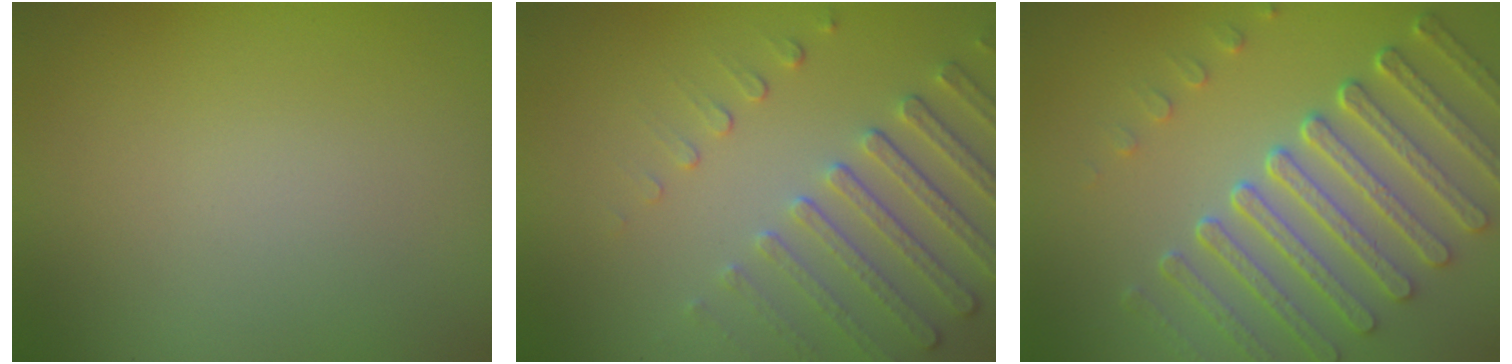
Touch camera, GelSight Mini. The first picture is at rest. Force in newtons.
{"total": 4.9, "press": 3.6, "slide": 3.3}
{"total": 7.1, "press": 5.3, "slide": 4.7}